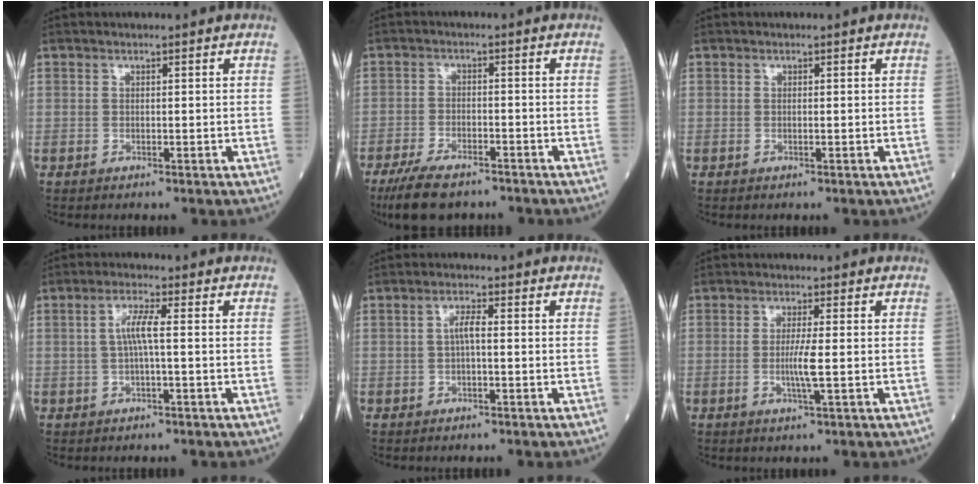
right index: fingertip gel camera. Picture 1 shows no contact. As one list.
[{"total": 8.5, "force": [-6.7, 2.6, 4.5], "torque": [-0.087, -0.016, -0.115]}, {"total": 0.0}, {"total": 3.6, "force": [0.1, 0.2, 3.6], "torque": [-0.071, 0.008, 0.003]}, {"total": 2.3, "force": [-0.1, 0.4, 2.2], "torque": [-0.041, 0.004, -0.004]}, {"total": 3.5, "force": [-0.6, -0.4, 3.4], "torque": [-0.069, -0.006, -0.012]}]